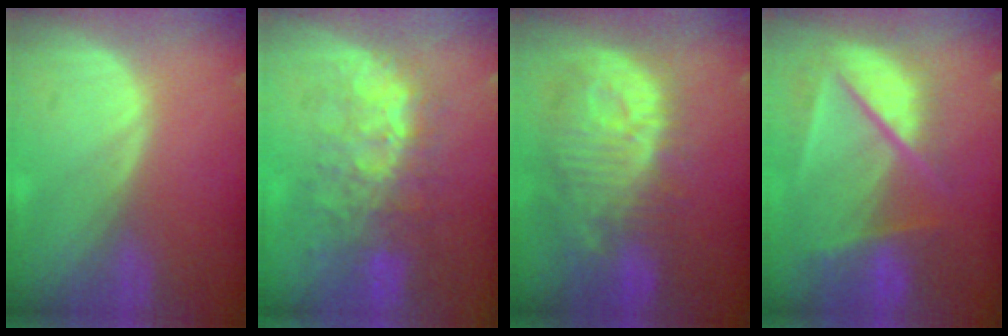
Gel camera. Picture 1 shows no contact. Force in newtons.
{"total": 9.7, "press": 8.8, "slide": 4.0}
{"total": 12.1, "press": 10.9, "slide": 5.2}
{"total": 9.9, "press": 8.5, "slide": 5.1}